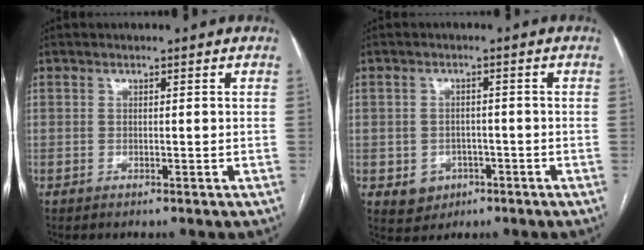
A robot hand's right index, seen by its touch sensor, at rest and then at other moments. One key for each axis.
{"total": 4.4, "fx": -1.6, "fy": 4.0, "fz": 1.2, "tx": -0.011, "ty": 0.006, "tz": -0.013}